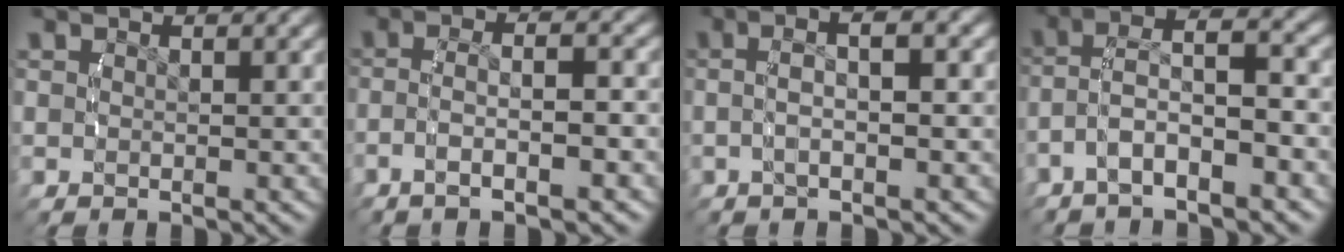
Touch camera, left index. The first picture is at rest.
{"total": 3.9, "force": [-1.7, 0.9, 3.4], "torque": [-0.071, -0.001, -0.026]}
{"total": 3.4, "force": [0.1, 0.5, 3.4], "torque": [-0.061, 0.016, -0.002]}
{"total": 3.9, "force": [-1.0, 1.8, 3.3], "torque": [-0.074, -0.005, -0.011]}